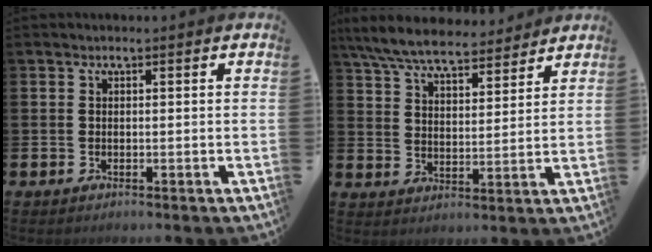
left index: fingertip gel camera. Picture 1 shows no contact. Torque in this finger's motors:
{"motor_torque": [1.06, -1.07, 0.65, 0.18]}